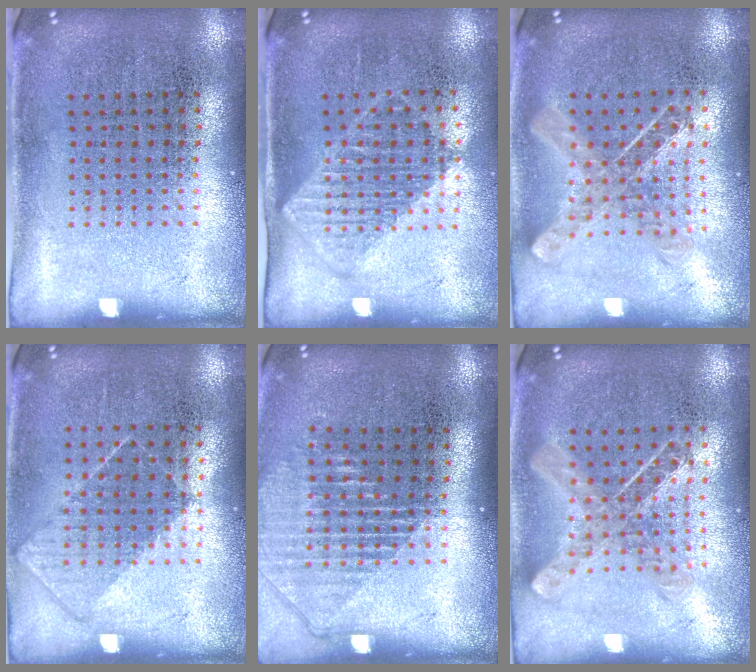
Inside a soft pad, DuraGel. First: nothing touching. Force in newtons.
{"total": 1.2, "press": 1.1, "slide": 0.5}
{"total": 1.0, "press": 1.0, "slide": 0.1}
{"total": 0.9, "press": 0.7, "slide": 0.5}
{"total": 1.3, "press": 1.2, "slide": 0.6}
{"total": 1.0, "press": 1.0, "slide": 0.1}